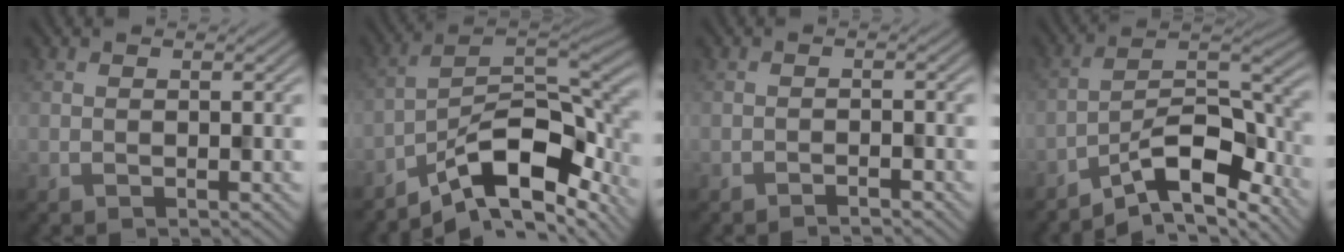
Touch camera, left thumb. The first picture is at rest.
{"total": 12.8, "force": [-7.9, 4.4, 9.0], "torque": [-0.146, -0.002, -0.141]}
{"total": 1.3, "force": [-1.2, 0.1, 0.5], "torque": [-0.006, 0.001, -0.023]}
{"total": 10.8, "force": [-7.6, 3.2, 7.0], "torque": [-0.114, -0.001, -0.141]}